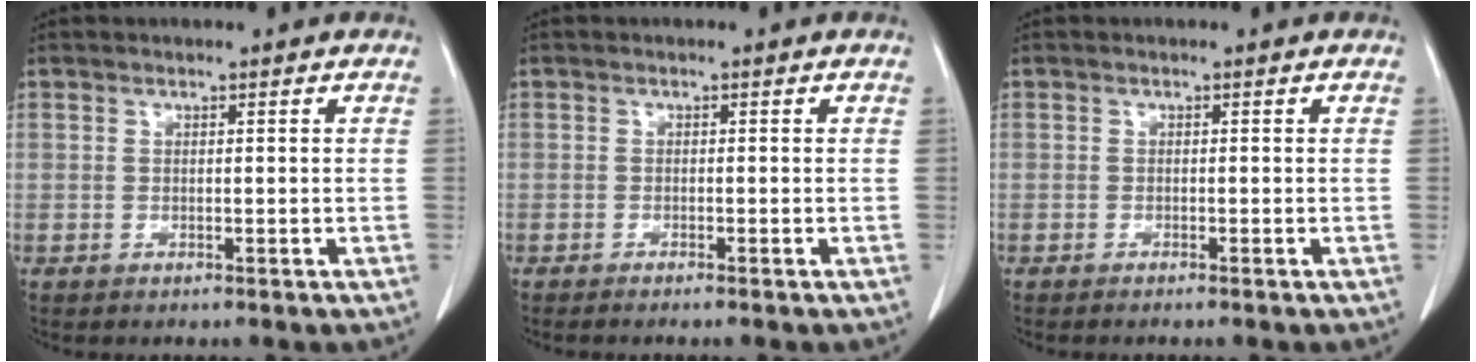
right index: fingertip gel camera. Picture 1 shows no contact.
{"total": 1.7, "force": [-1.4, -0.3, 0.9], "torque": [-0.011, 0.001, -0.019]}
{"total": 1.1, "force": [-0.9, -0.2, 0.5], "torque": [-0.008, 0.000, -0.013]}